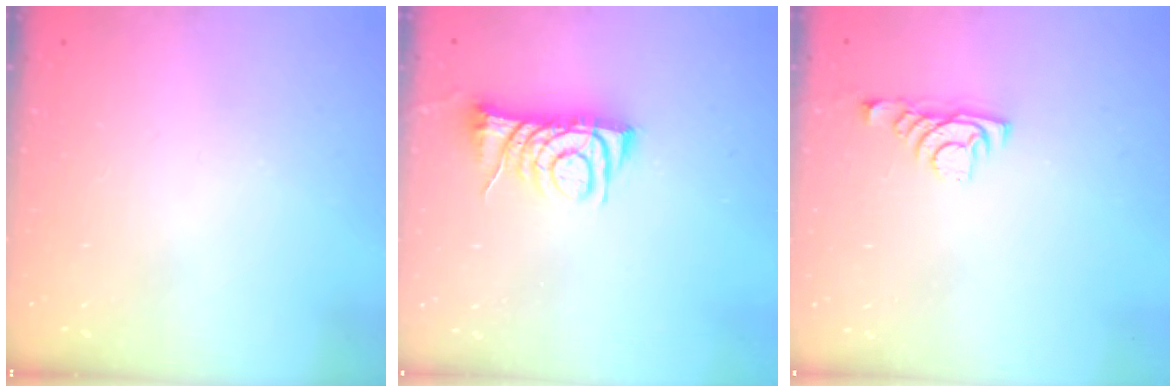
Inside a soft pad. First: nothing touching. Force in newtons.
{"total": 8.4, "press": 8.4, "slide": 0.2}
{"total": 3.6, "press": 3.6, "slide": 0.6}